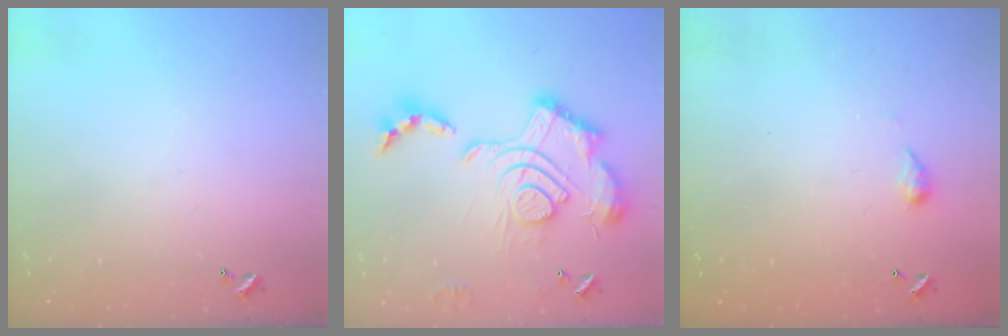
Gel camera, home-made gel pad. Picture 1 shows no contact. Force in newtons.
{"total": 2.5, "press": 1.9, "slide": 1.7}
{"total": 3.5, "press": 3.4, "slide": 0.6}